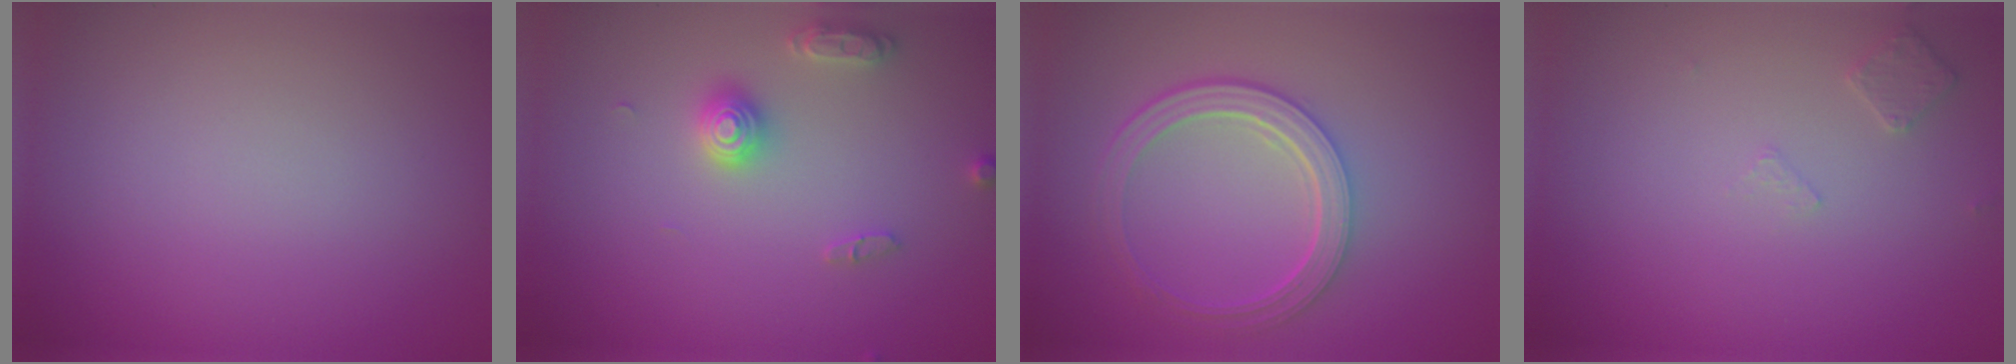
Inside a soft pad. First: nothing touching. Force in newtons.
{"total": 2.8, "press": 2.8, "slide": 0.3}
{"total": 4.7, "press": 3.5, "slide": 3.2}
{"total": 1.2, "press": 1.1, "slide": 0.3}